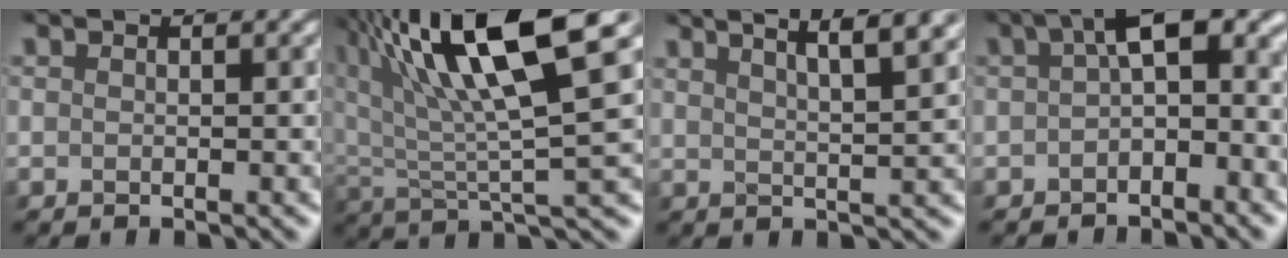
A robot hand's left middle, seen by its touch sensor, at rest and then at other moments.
{"total": 12.4, "force": [5.8, 3.3, 10.5], "torque": [-0.193, 0.018, 0.103]}
{"total": 8.6, "force": [5.7, 2.4, 6.1], "torque": [-0.045, 0.038, 0.046]}
{"total": 5.9, "force": [0.1, 2.7, 5.2], "torque": [-0.068, 0.018, -0.008]}